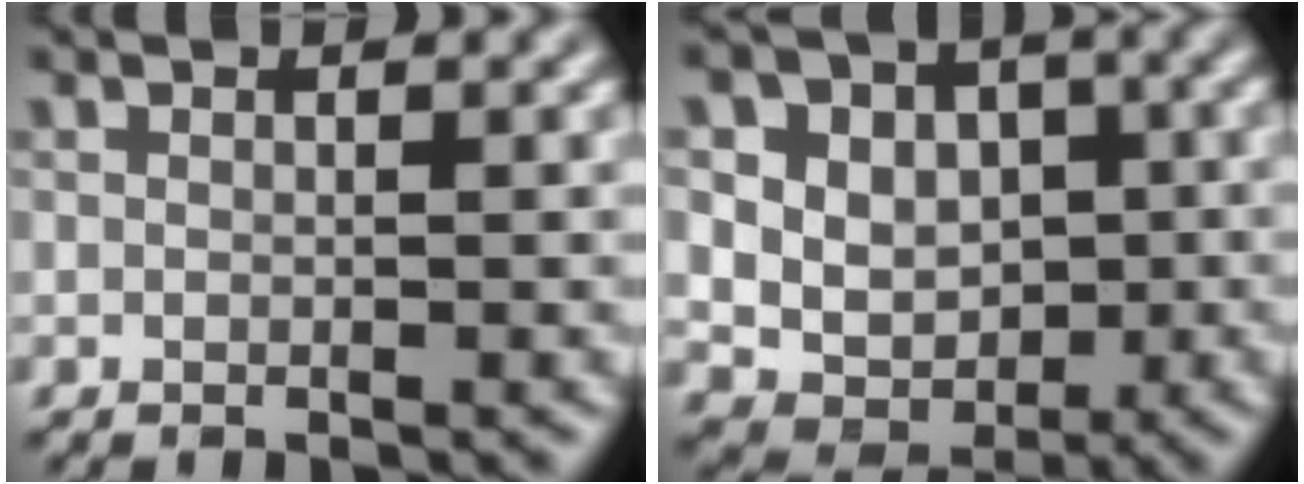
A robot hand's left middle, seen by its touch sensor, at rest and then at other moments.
{"total": 11.2, "force": [3.5, 9.1, 5.4], "torque": [-0.099, 0.021, 0.055]}